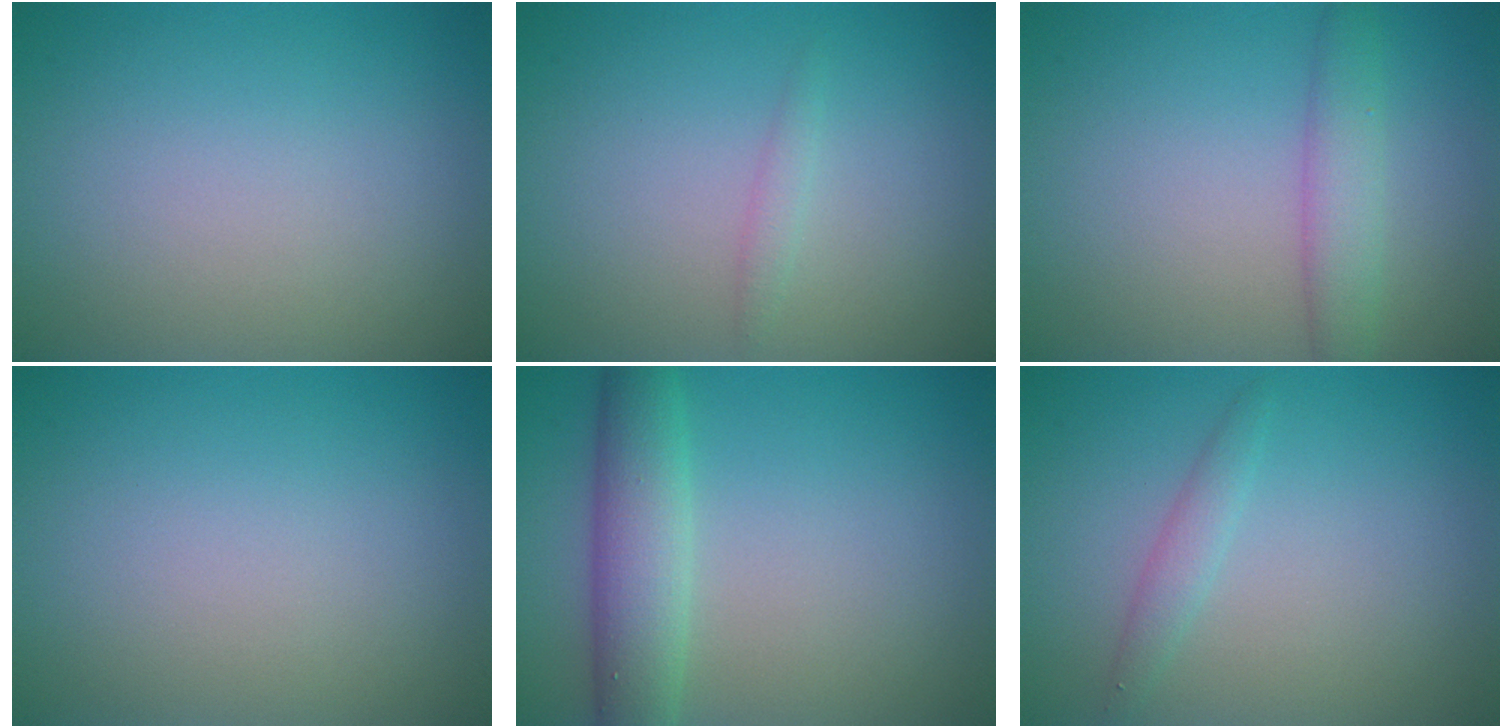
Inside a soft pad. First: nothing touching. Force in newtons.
{"total": 0.8, "press": 0.8, "slide": 0.1}
{"total": 2.9, "press": 2.9, "slide": 0.1}
{"total": 0.0}
{"total": 4.8, "press": 4.8, "slide": 0.2}
{"total": 1.4, "press": 1.4, "slide": 0.0}